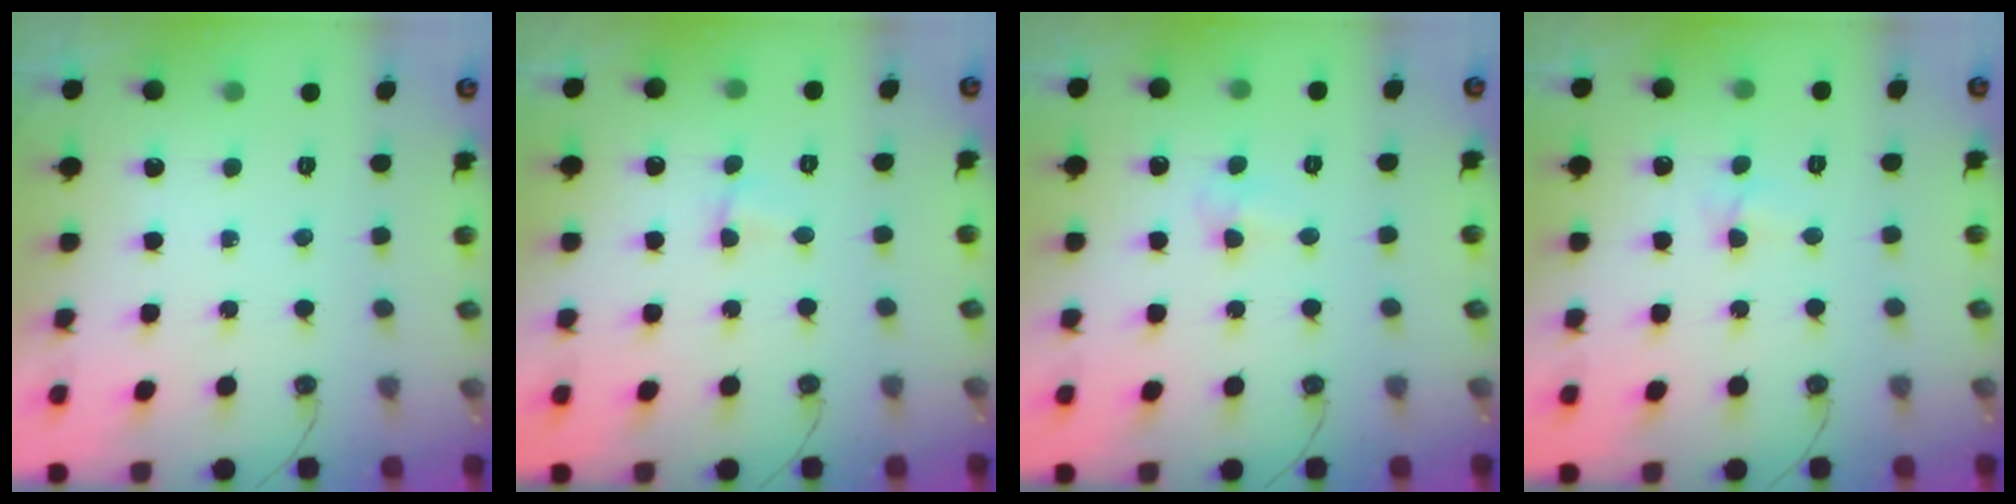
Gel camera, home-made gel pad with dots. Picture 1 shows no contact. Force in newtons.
{"total": 1.7, "press": 1.5, "slide": 0.8}
{"total": 4.6, "press": 4.5, "slide": 0.8}
{"total": 4.9, "press": 3.4, "slide": 3.5}